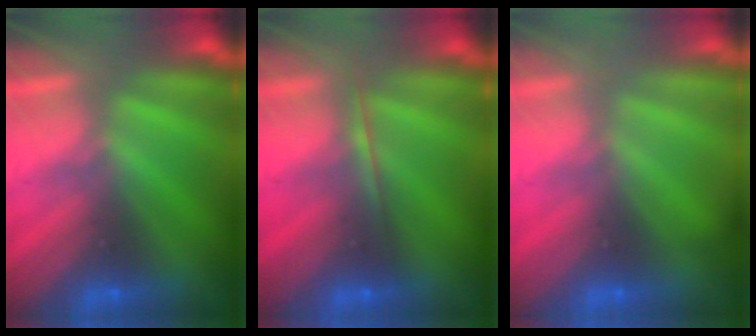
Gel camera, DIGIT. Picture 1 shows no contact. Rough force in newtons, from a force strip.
{"total": 1.7}
{"total": 2.1}